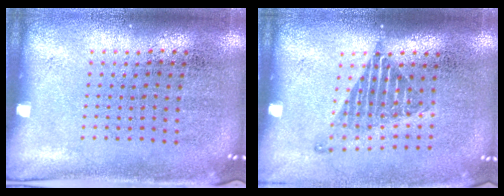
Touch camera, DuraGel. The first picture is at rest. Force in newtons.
{"total": 1.2, "press": 1.0, "slide": 0.7}